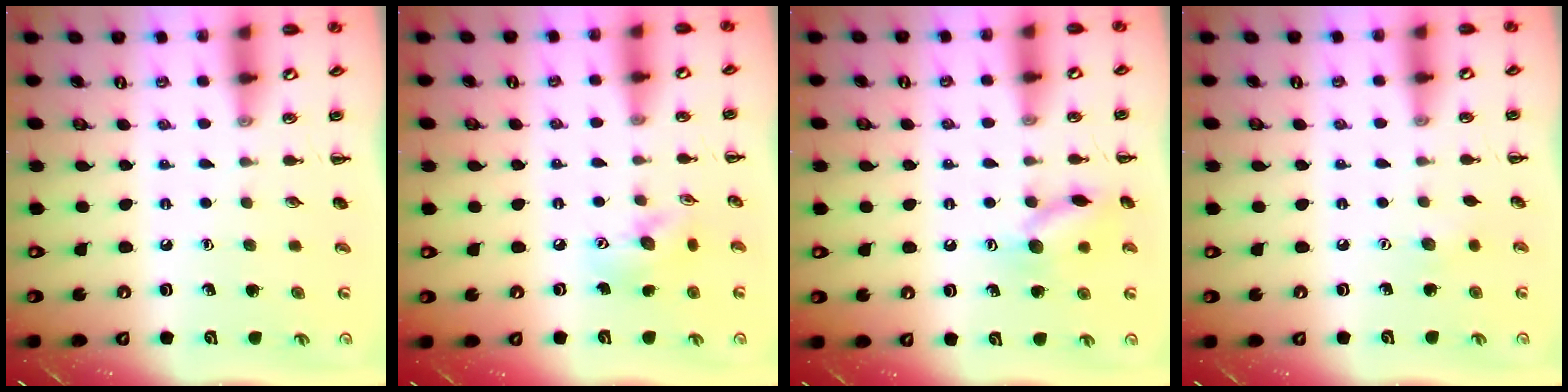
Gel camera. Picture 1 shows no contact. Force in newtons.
{"total": 9.7, "press": 9.7, "slide": 1.1}
{"total": 10.9, "press": 10.8, "slide": 0.7}
{"total": 2.8, "press": 2.8, "slide": 0.7}